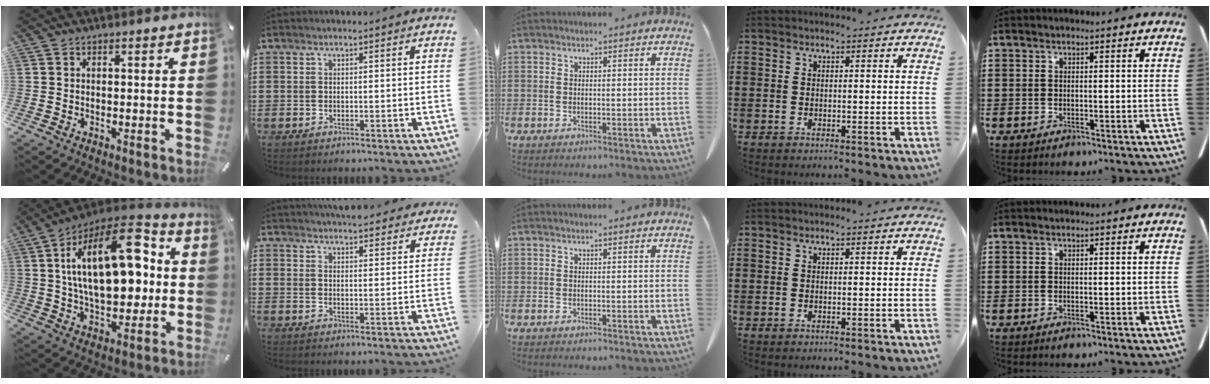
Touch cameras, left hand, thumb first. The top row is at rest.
{"thumb": {"total": 26.0, "force": [4.0, 14.1, 21.5], "torque": [-0.368, -0.011, 0.063]}, "index": {"total": 4.7, "force": [4.6, 0.4, 0.9], "torque": [-0.023, -0.018, 0.084]}}